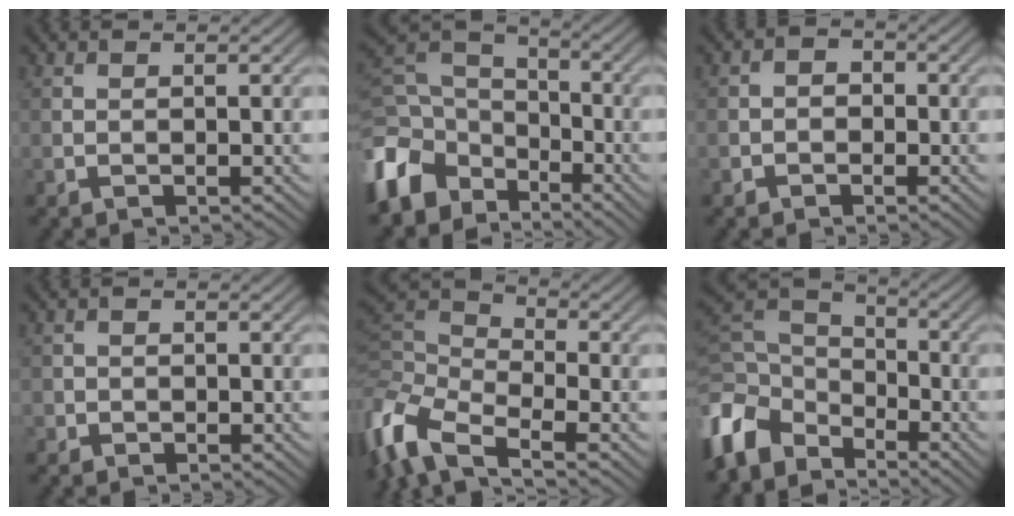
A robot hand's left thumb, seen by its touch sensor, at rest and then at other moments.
{"total": 12.6, "force": [-6.0, 9.0, 6.4], "torque": [-0.182, -0.016, -0.127]}
{"total": 2.2, "force": [-0.8, 2.0, 0.7], "torque": [0.001, 0.003, -0.023]}
{"total": 1.2, "force": [-0.4, 1.1, 0.1], "torque": [0.006, -0.004, -0.011]}
{"total": 10.0, "force": [-5.0, 4.5, 7.5], "torque": [-0.171, 0.000, -0.119]}
{"total": 10.3, "force": [-5.4, 6.8, 5.6], "torque": [-0.147, -0.005, -0.124]}